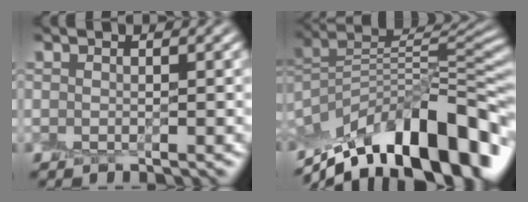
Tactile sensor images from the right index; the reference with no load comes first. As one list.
[{"total": 14.7, "force": [-8.9, 5.5, 10.4], "torque": [-0.171, 0.033, -0.158]}]